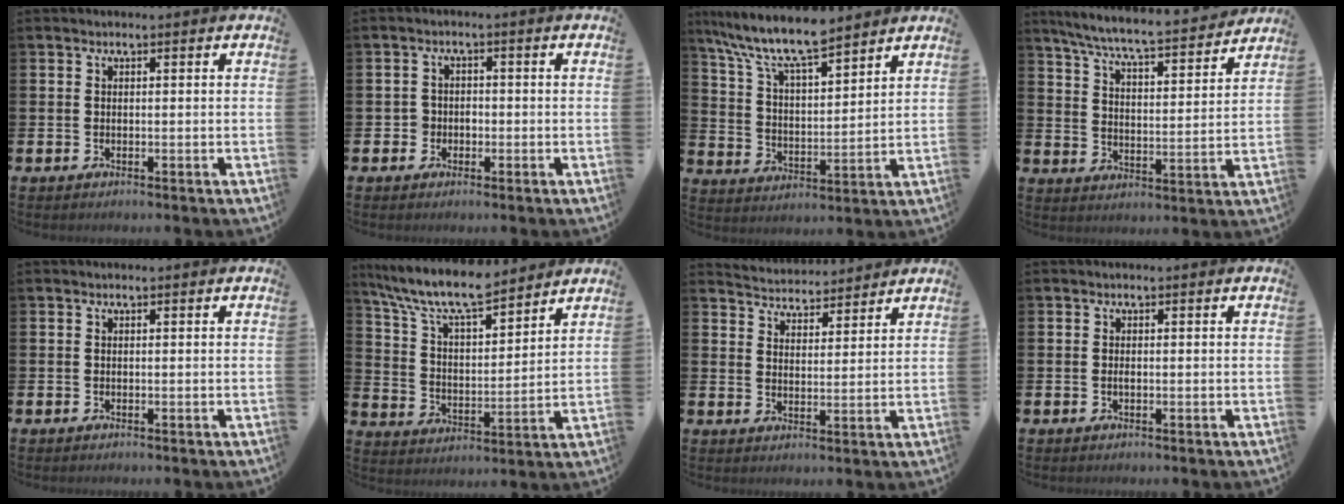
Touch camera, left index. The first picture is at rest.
{"total": 2.1, "force": [-0.9, 2.0, 0.1], "torque": [-0.005, 0.003, -0.023]}
{"total": 9.4, "force": [8.4, 1.5, 4.0], "torque": [-0.108, -0.043, 0.149]}
{"total": 7.1, "force": [6.7, 0.3, 2.5], "torque": [-0.081, -0.048, 0.113]}
{"total": 0.0}
{"total": 10.0, "force": [9.0, 2.0, 4.0], "torque": [-0.113, -0.049, 0.158]}
{"total": 4.6, "force": [4.5, 0.6, -0.4], "torque": [-0.003, -0.033, 0.079]}
{"total": 0.5, "force": [-0.1, 0.2, 0.5], "torque": [-0.006, -0.003, -0.003]}